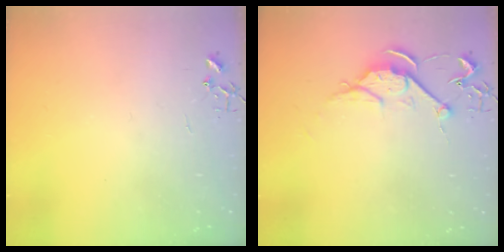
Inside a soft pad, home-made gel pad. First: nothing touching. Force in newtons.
{"total": 7.9, "press": 7.8, "slide": 0.9}